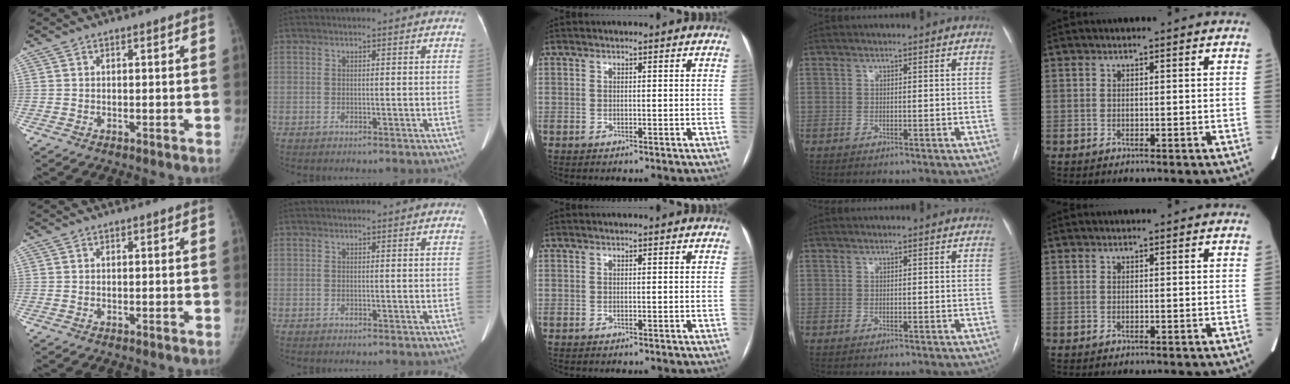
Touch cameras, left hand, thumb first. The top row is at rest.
{}